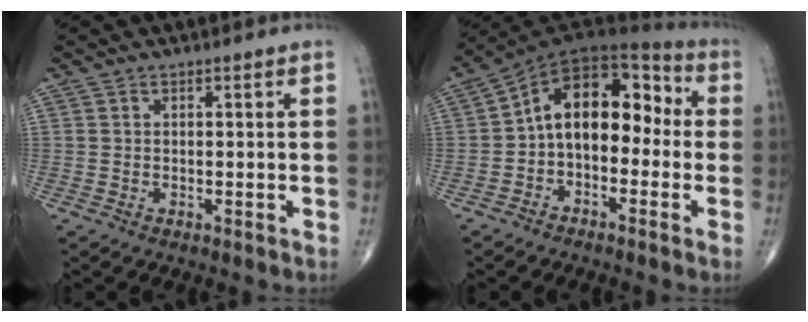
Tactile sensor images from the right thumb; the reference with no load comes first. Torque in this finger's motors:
{"motor_torque": [-0.12, 0.74, 1.20, -0.63, 0.31]}